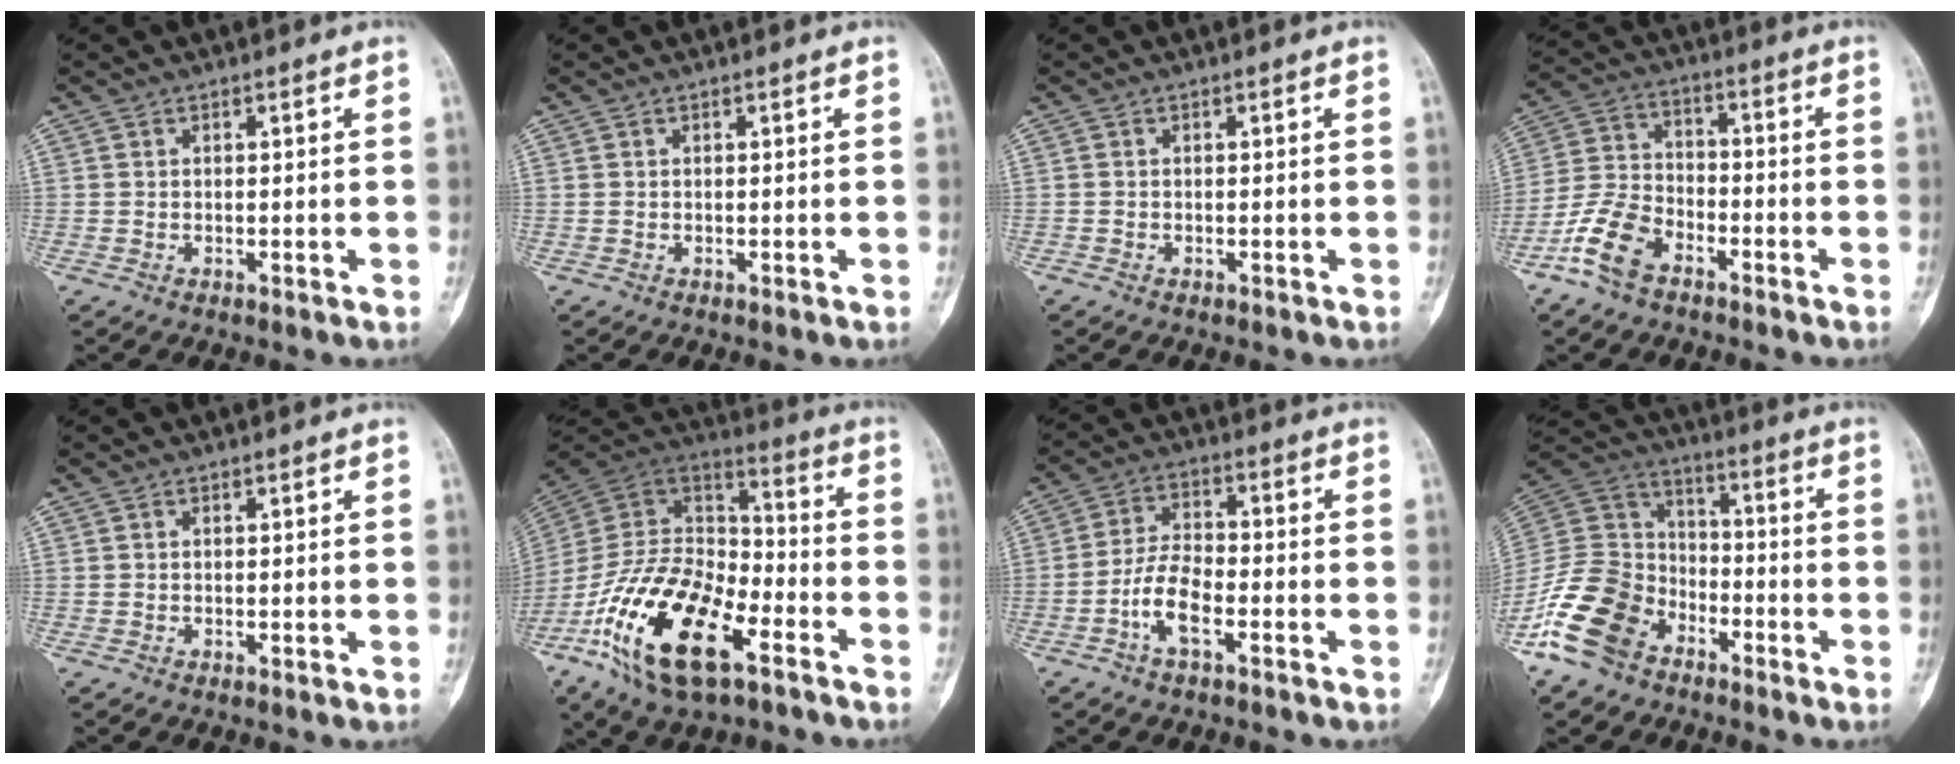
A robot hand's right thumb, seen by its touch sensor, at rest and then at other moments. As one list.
[{"total": 0.0}, {"total": 0.0}, {"total": 10.2, "force": [-6.3, 5.7, 5.6], "torque": [-0.118, 0.033, -0.131]}, {"total": 0.0}, {"total": 24.4, "force": [-12.0, 11.7, 17.7], "torque": [-0.354, 0.056, -0.219]}, {"total": 7.7, "force": [-3.4, 3.3, 6.1], "torque": [-0.120, 0.026, -0.069]}, {"total": 15.7, "force": [-9.2, 10.5, 7.1], "torque": [-0.128, 0.068, -0.184]}]